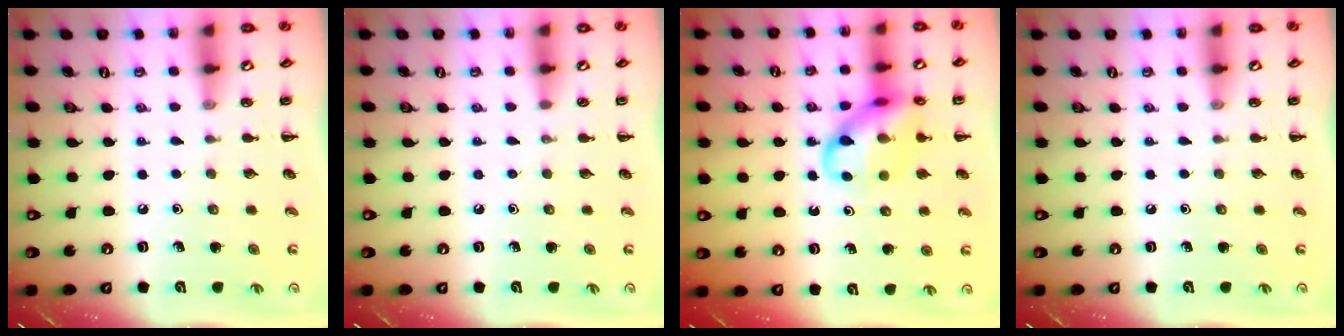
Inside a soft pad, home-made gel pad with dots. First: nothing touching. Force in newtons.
{"total": 0.0}
{"total": 13.8, "press": 13.8, "slide": 1.1}
{"total": 0.0}